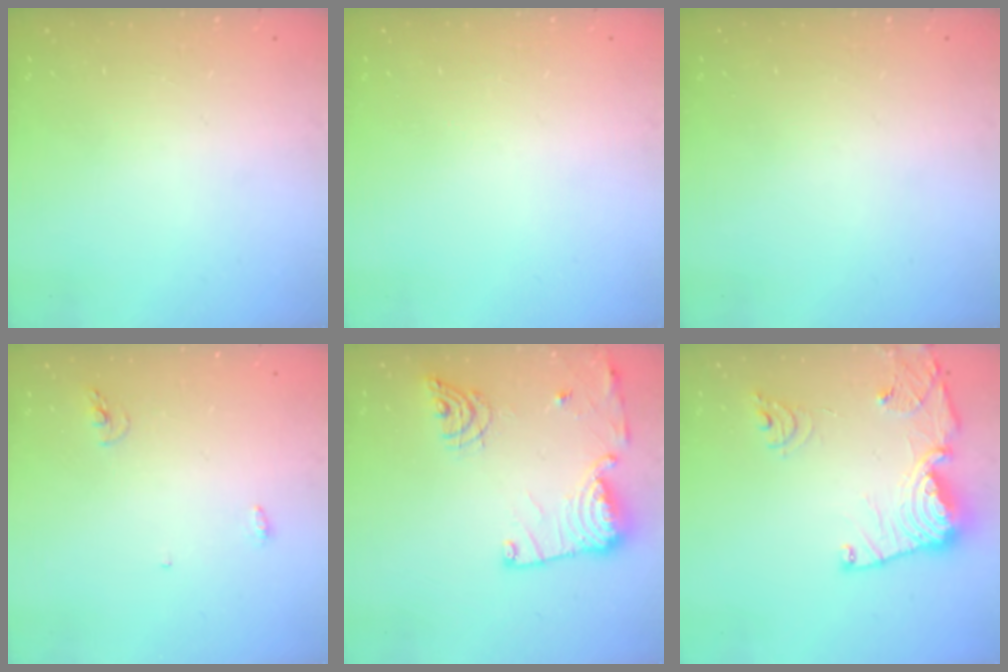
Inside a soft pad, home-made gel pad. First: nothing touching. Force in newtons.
{"total": 0.0}
{"total": 0.0}
{"total": 4.5, "press": 4.2, "slide": 1.5}
{"total": 15.8, "press": 15.7, "slide": 0.9}
{"total": 16.7, "press": 16.6, "slide": 1.6}